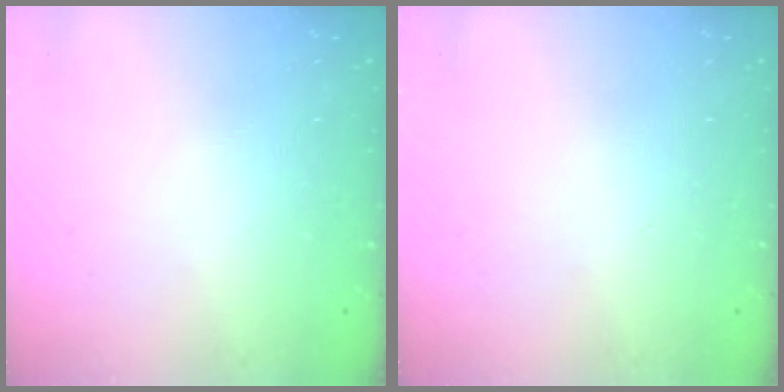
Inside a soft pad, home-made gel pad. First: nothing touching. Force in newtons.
{"total": 0.0}